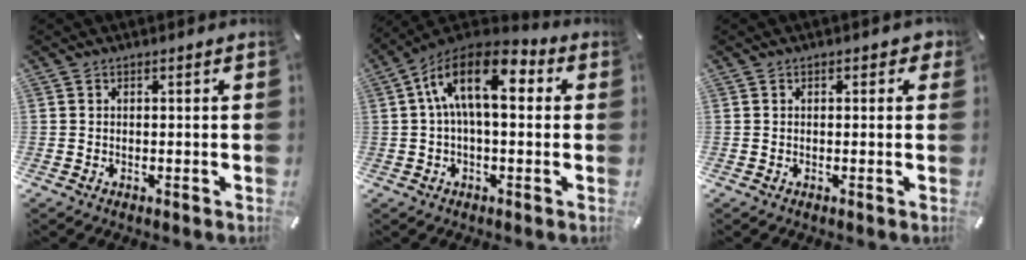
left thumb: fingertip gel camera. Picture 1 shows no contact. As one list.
[{"total": 14.6, "force": [3.2, 7.3, 12.3], "torque": [-0.213, -0.011, 0.052]}, {"total": 1.6, "force": [0.3, 1.0, 1.3], "torque": [-0.009, 0.000, 0.001]}]